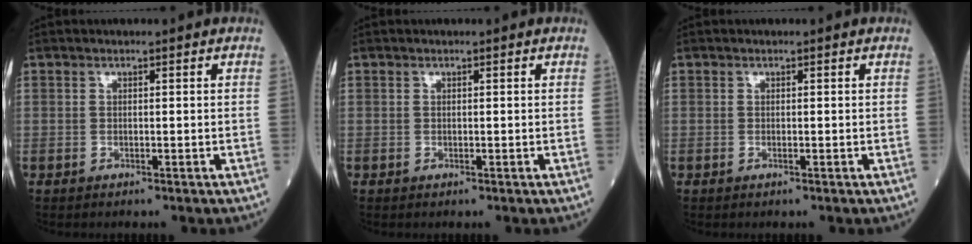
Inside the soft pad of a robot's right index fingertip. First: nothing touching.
{"total": 0.0}
{"total": 0.0}